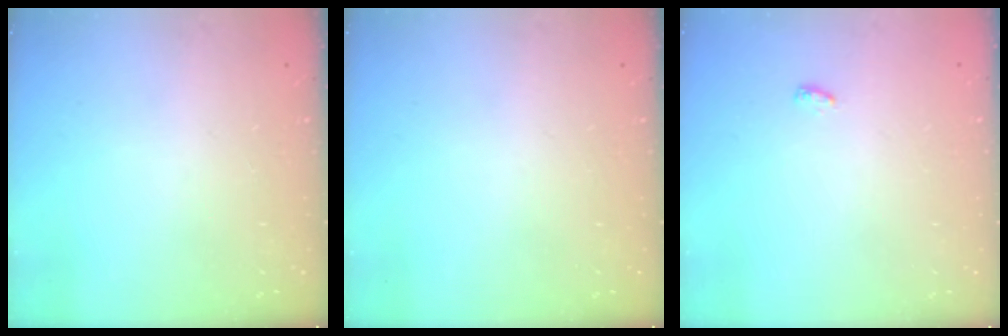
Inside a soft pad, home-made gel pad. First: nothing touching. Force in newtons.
{"total": 0.0}
{"total": 6.4, "press": 3.3, "slide": 5.5}